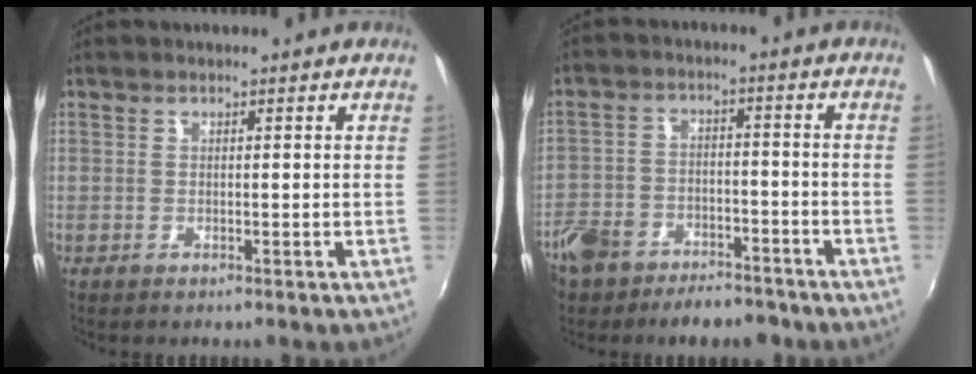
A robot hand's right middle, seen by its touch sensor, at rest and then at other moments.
{"total": 13.7, "force": [-9.5, 8.2, 5.5], "torque": [-0.148, 0.012, -0.139]}